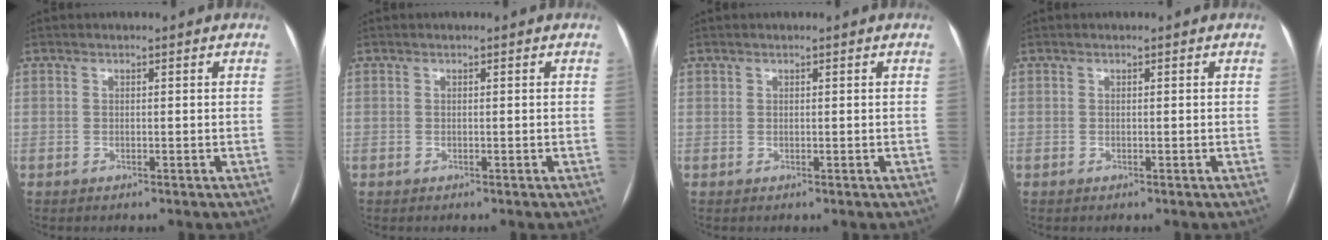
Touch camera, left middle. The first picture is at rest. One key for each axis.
{"total": 0.0}
{"total": 0.0}
{"total": 0.0}